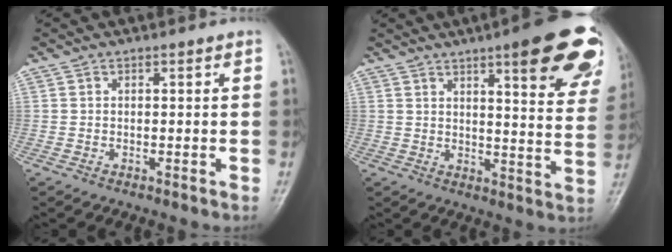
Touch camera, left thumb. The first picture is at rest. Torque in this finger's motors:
{"motor_torque": [2.48, 1.91, 1.89, -0.87, 0.08]}